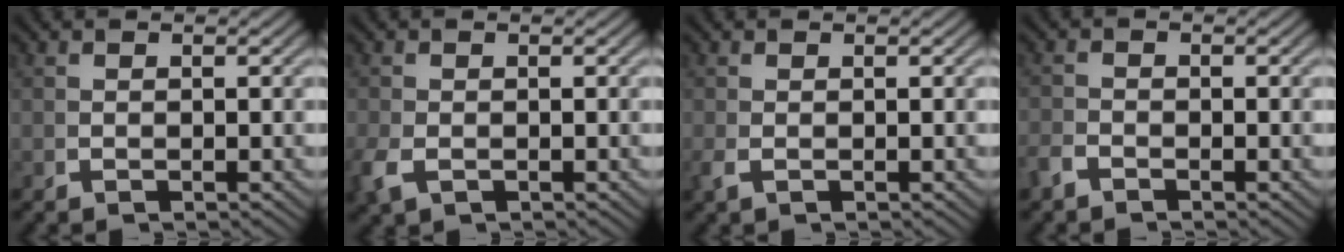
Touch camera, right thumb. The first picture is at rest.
{"total": 1.5, "force": [-0.6, 1.1, 0.9], "torque": [-0.026, -0.009, -0.004]}
{"total": 0.6, "force": [-0.1, 0.2, 0.5], "torque": [-0.019, -0.002, 0.001]}
{"total": 1.0, "force": [-1.0, 0.1, 0.1], "torque": [0.006, -0.001, -0.022]}